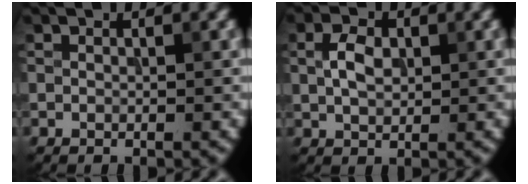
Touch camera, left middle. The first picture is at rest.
{"total": 2.8, "force": [0.5, 1.8, 2.0], "torque": [-0.045, 0.004, 0.008]}